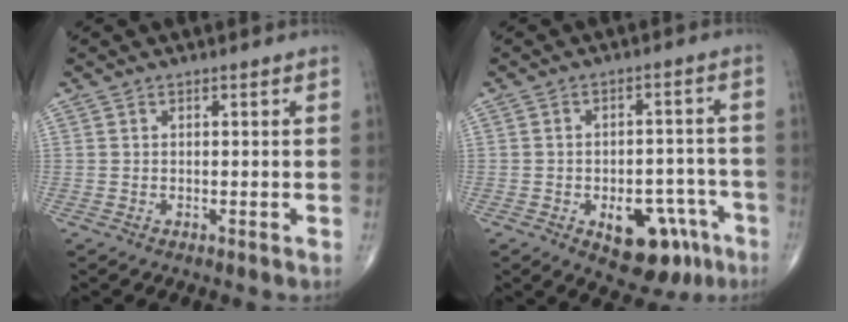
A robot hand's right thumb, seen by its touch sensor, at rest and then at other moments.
{"total": 12.7, "force": [-6.1, 7.2, 8.5], "torque": [-0.081, 0.041, -0.071]}